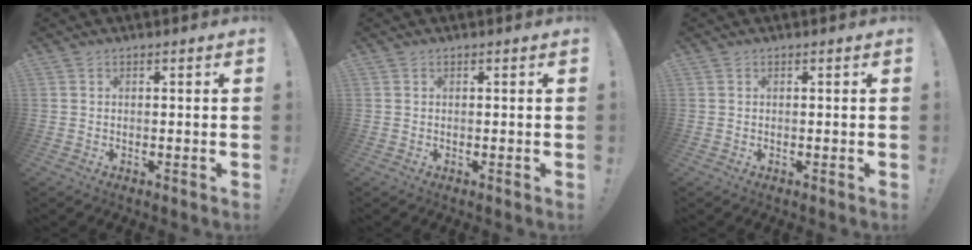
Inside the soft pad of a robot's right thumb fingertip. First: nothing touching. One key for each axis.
{"total": 0.0}
{"total": 0.0}